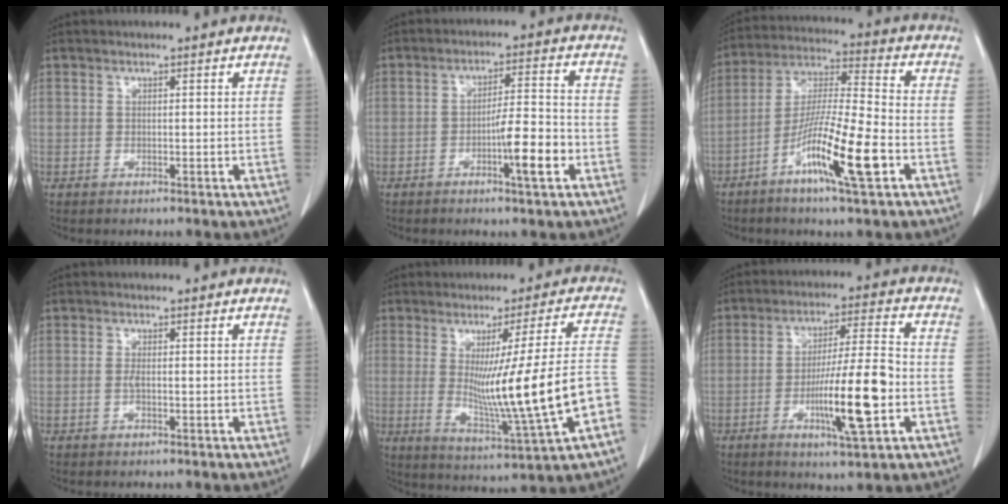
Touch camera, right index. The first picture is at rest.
{"total": 7.4, "force": [-2.9, 0.5, 6.8], "torque": [-0.108, 0.005, -0.047]}
{"total": 14.1, "force": [-6.1, 0.7, 12.7], "torque": [-0.239, -0.010, -0.111]}
{"total": 0.8, "force": [-0.2, 0.3, 0.7], "torque": [-0.016, 0.000, -0.003]}
{"total": 17.0, "force": [-3.0, -0.8, 16.7], "torque": [-0.250, -0.011, -0.037]}
{"total": 12.6, "force": [-3.5, 0.7, 12.1], "torque": [-0.208, -0.004, -0.059]}